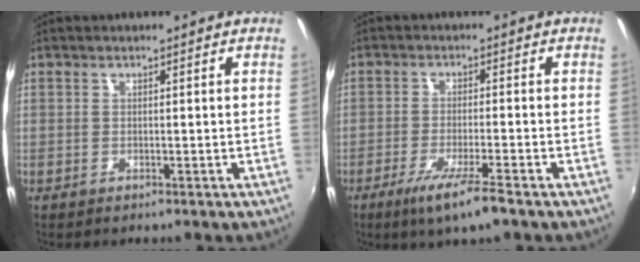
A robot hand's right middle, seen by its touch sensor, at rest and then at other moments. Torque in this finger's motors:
{"motor_torque": [1.10, -1.04, 0.65, 0.19]}